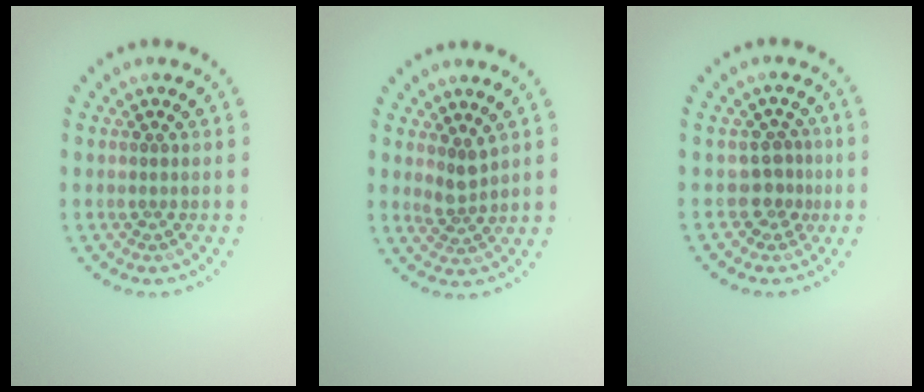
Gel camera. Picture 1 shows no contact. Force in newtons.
{"total": 1.9, "press": 1.4, "slide": 1.2}
{"total": 2.3, "press": 1.5, "slide": 1.7}